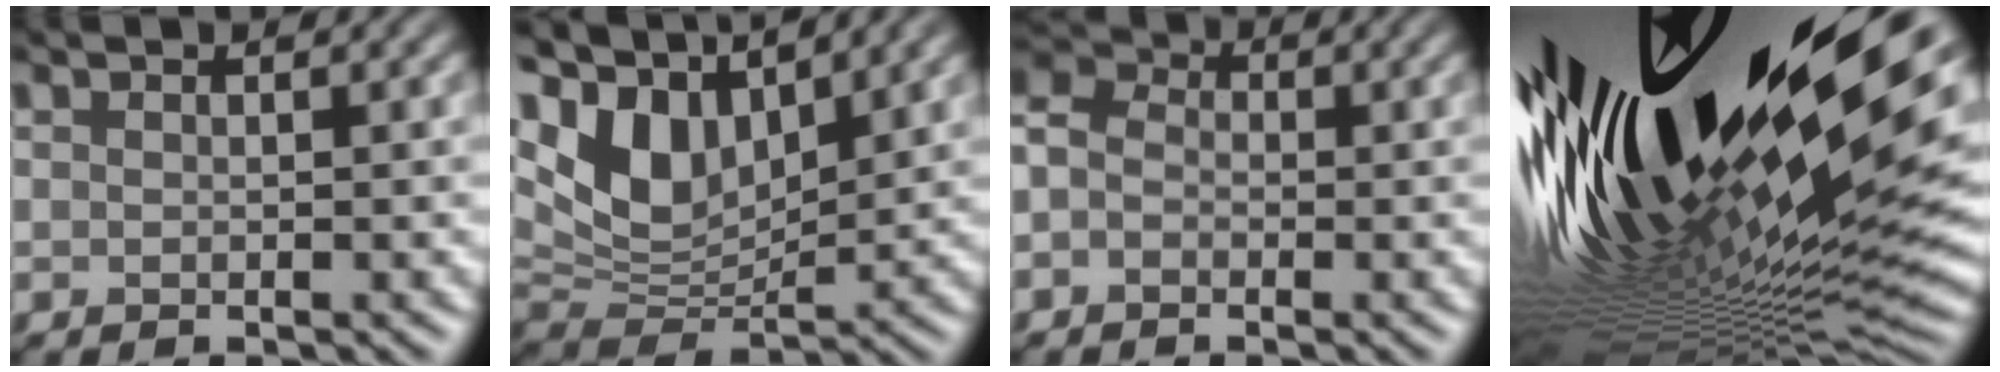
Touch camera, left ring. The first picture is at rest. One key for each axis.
{"total": 9.1, "fx": 3.5, "fy": 5.4, "fz": 6.6, "tx": -0.146, "ty": 0.008, "tz": 0.055}
{"total": 5.1, "fx": -1.0, "fy": 4.2, "fz": 2.6, "tx": -0.049, "ty": 0.019, "tz": -0.053}
{"total": 20.2, "fx": 3.8, "fy": 4.9, "fz": 19.3, "tx": -0.329, "ty": -0.049, "tz": 0.075}